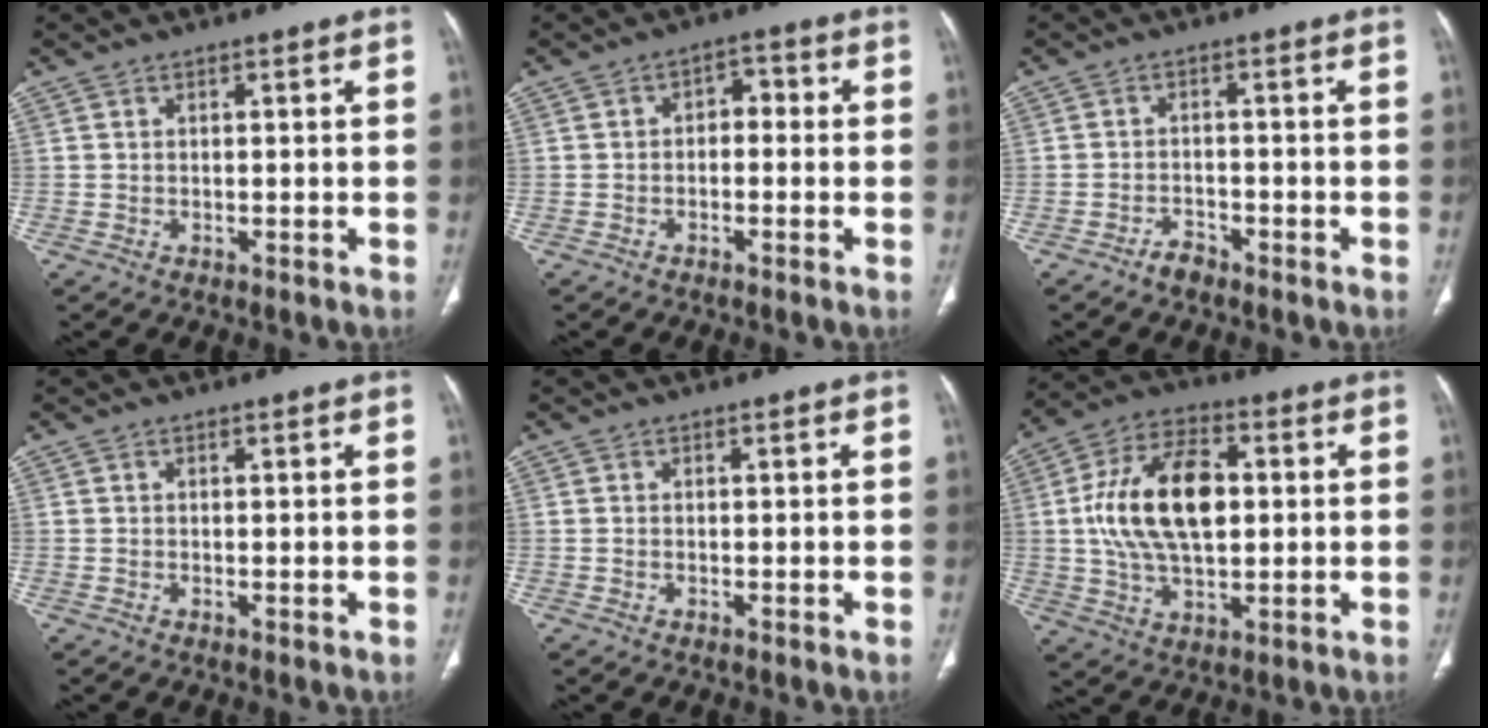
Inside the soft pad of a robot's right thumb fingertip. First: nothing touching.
{"total": 3.6, "force": [-0.4, 2.5, 2.6], "torque": [-0.023, 0.022, -0.017]}
{"total": 2.4, "force": [-2.1, 1.0, 0.7], "torque": [-0.015, 0.012, -0.035]}
{"total": 0.0}
{"total": 0.0}
{"total": 17.3, "force": [1.7, 9.8, 14.2], "torque": [-0.253, 0.015, 0.029]}